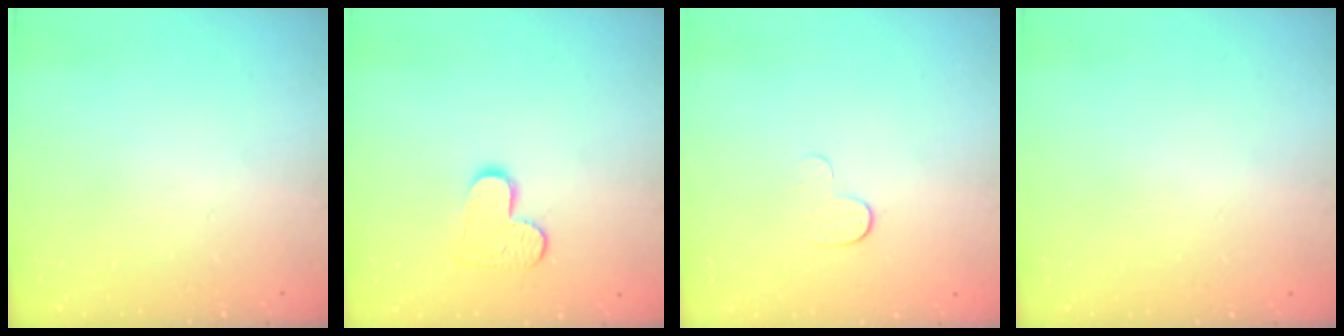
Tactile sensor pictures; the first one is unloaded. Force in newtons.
{"total": 9.2, "press": 9.2, "slide": 0.6}
{"total": 3.9, "press": 3.9, "slide": 0.3}
{"total": 0.8, "press": 0.8, "slide": 0.1}